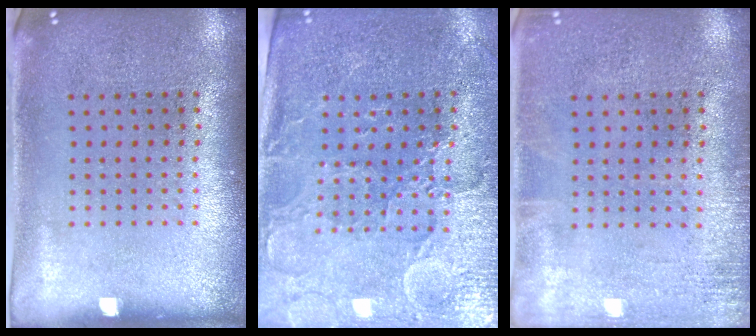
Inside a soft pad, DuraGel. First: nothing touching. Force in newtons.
{"total": 3.5, "press": 3.2, "slide": 1.3}
{"total": 1.5, "press": 1.5, "slide": 0.2}